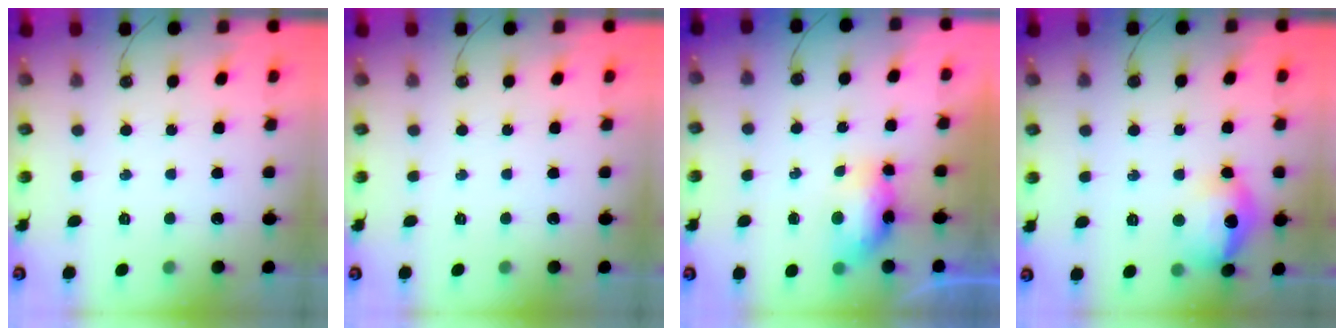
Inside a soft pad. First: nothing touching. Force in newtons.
{"total": 0.0}
{"total": 8.4, "press": 8.0, "slide": 2.8}
{"total": 14.4, "press": 14.4, "slide": 1.1}